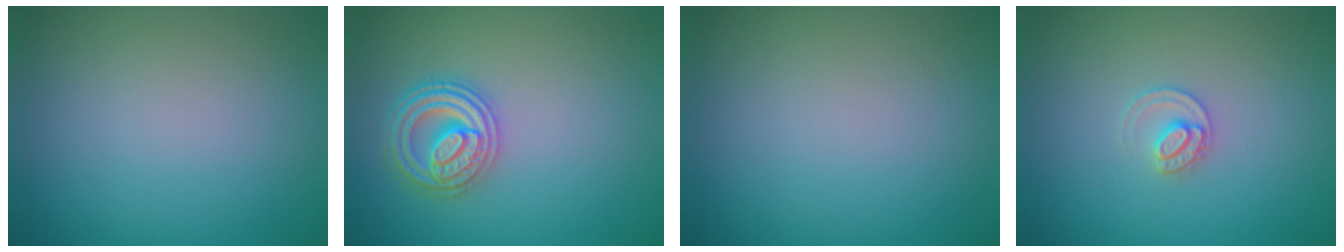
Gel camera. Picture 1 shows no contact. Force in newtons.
{"total": 4.1, "press": 3.7, "slide": 1.6}
{"total": 0.0}
{"total": 1.7, "press": 1.7, "slide": 0.1}